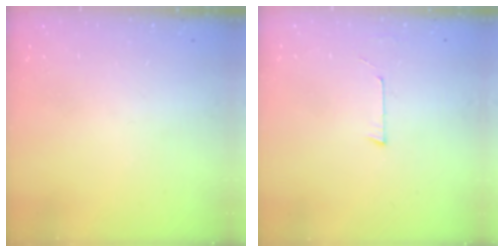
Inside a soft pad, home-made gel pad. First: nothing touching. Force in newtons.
{"total": 3.2, "press": 3.2, "slide": 0.2}